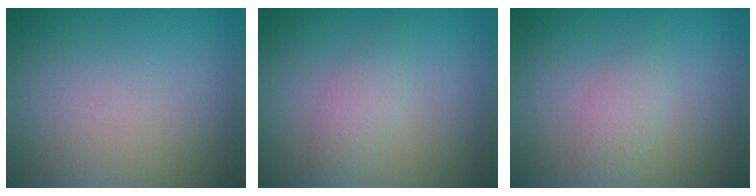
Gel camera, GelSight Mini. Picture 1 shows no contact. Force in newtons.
{"total": 1.7, "press": 1.7, "slide": 0.1}
{"total": 1.6, "press": 1.6, "slide": 0.1}